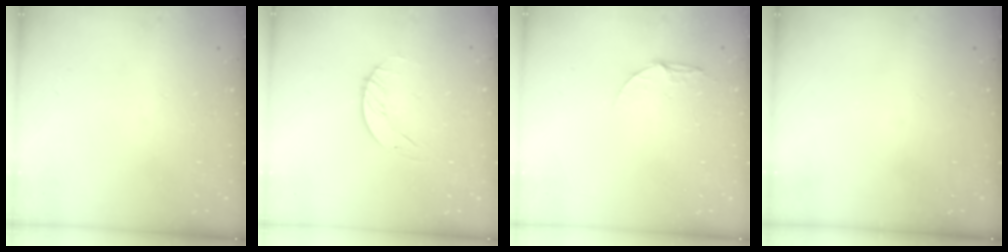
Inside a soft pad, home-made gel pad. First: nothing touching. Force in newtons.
{"total": 1.9, "press": 1.9, "slide": 0.2}
{"total": 5.4, "press": 5.4, "slide": 0.5}
{"total": 0.0}